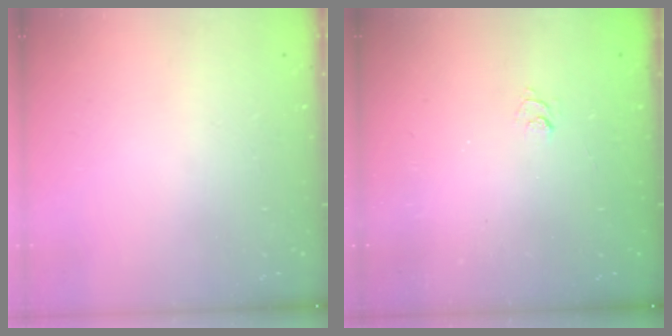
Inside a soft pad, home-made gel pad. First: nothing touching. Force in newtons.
{"total": 1.9, "press": 1.5, "slide": 1.3}